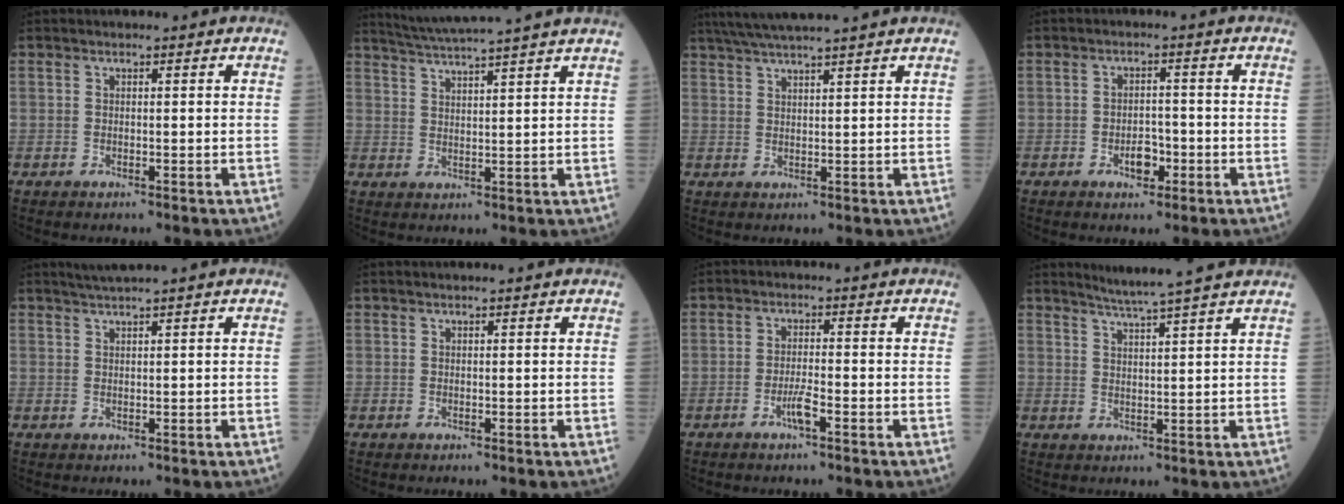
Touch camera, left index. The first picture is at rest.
{"total": 11.8, "force": [10.4, -1.9, 5.1], "torque": [-0.096, 0.006, 0.147]}
{"total": 9.2, "force": [7.8, -1.5, 4.6], "torque": [-0.077, 0.026, 0.115]}
{"total": 3.0, "force": [-1.4, 1.6, 2.1], "torque": [-0.027, 0.006, -0.020]}
{"total": 2.3, "force": [1.8, -0.9, 1.0], "torque": [-0.014, 0.005, 0.039]}
{"total": 0.9, "force": [0.8, -0.3, 0.4], "torque": [-0.007, 0.011, 0.021]}
{"total": 2.4, "force": [-1.4, -0.1, 1.9], "torque": [-0.036, -0.002, -0.027]}
{"total": 7.0, "force": [6.1, -1.6, 3.1], "torque": [-0.049, 0.004, 0.090]}